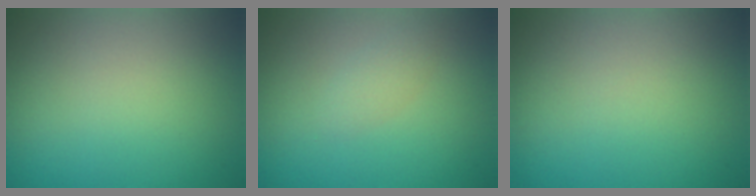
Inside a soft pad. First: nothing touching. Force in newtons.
{"total": 1.1, "press": 1.1, "slide": 0.0}
{"total": 0.0}